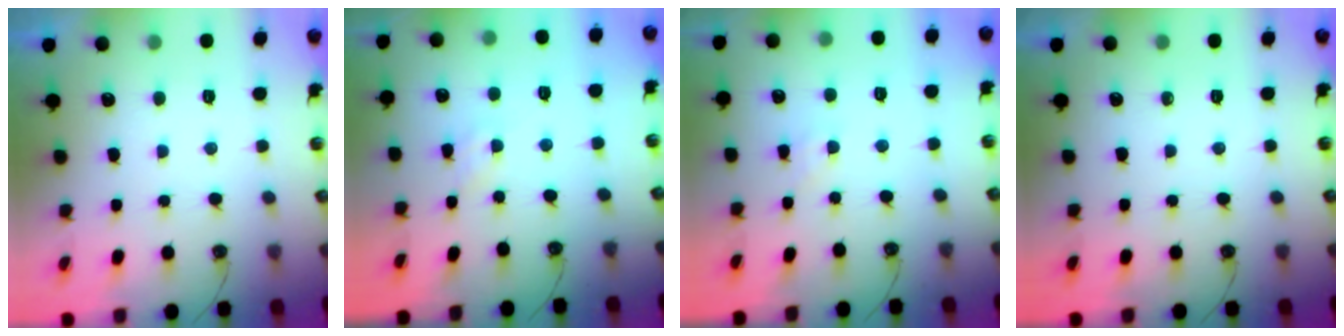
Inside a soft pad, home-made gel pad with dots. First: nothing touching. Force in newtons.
{"total": 0.9, "press": 0.9, "slide": 0.2}
{"total": 2.4, "press": 2.4, "slide": 0.2}
{"total": 0.0}